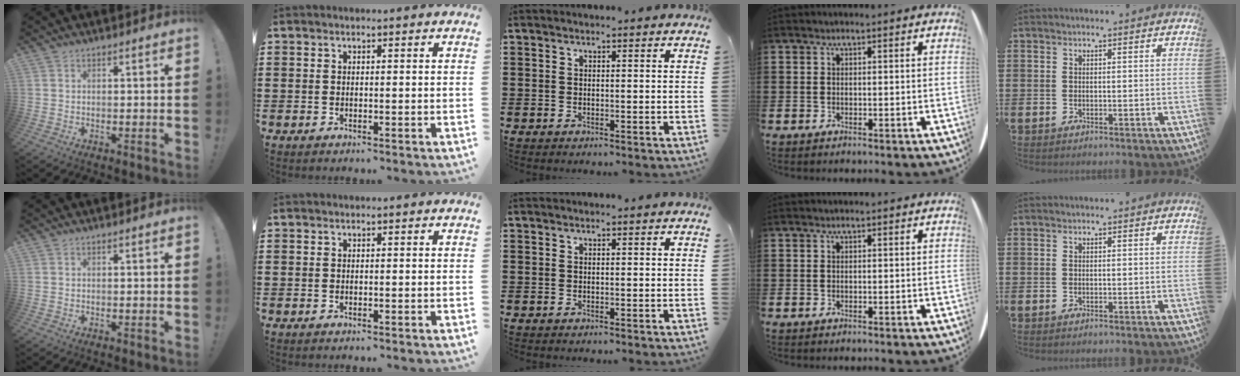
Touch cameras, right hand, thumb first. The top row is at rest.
{}